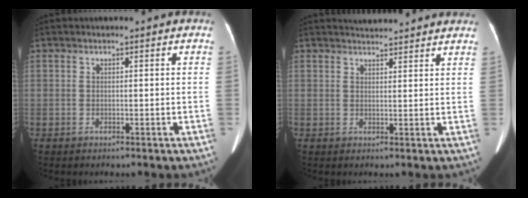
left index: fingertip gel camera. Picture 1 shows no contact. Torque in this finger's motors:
{"motor_torque": [0.18, -0.24, 0.04, 0.03]}